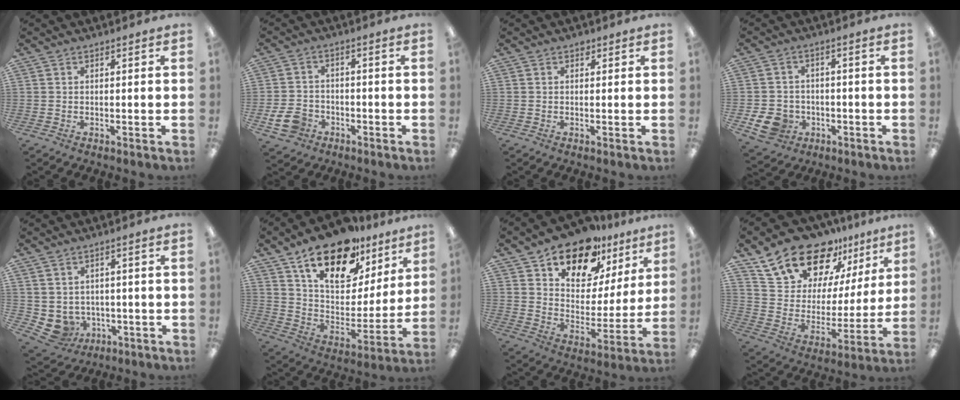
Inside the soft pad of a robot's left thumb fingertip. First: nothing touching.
{"total": 6.6, "force": [-3.5, 4.7, 3.1], "torque": [-0.071, 0.014, -0.064]}
{"total": 0.9, "force": [0.5, 0.6, 0.4], "torque": [0.001, -0.003, 0.008]}
{"total": 7.0, "force": [-3.0, 5.7, 2.5], "torque": [-0.059, 0.013, -0.055]}
{"total": 4.8, "force": [-0.8, 4.5, 1.5], "torque": [-0.054, -0.003, -0.009]}
{"total": 20.7, "force": [14.5, 9.9, 10.8], "torque": [-0.183, -0.090, 0.256]}
{"total": 16.1, "force": [12.8, 7.9, 5.5], "torque": [-0.093, -0.097, 0.232]}
{"total": 21.0, "force": [16.5, 10.4, 7.9], "torque": [-0.142, -0.118, 0.298]}